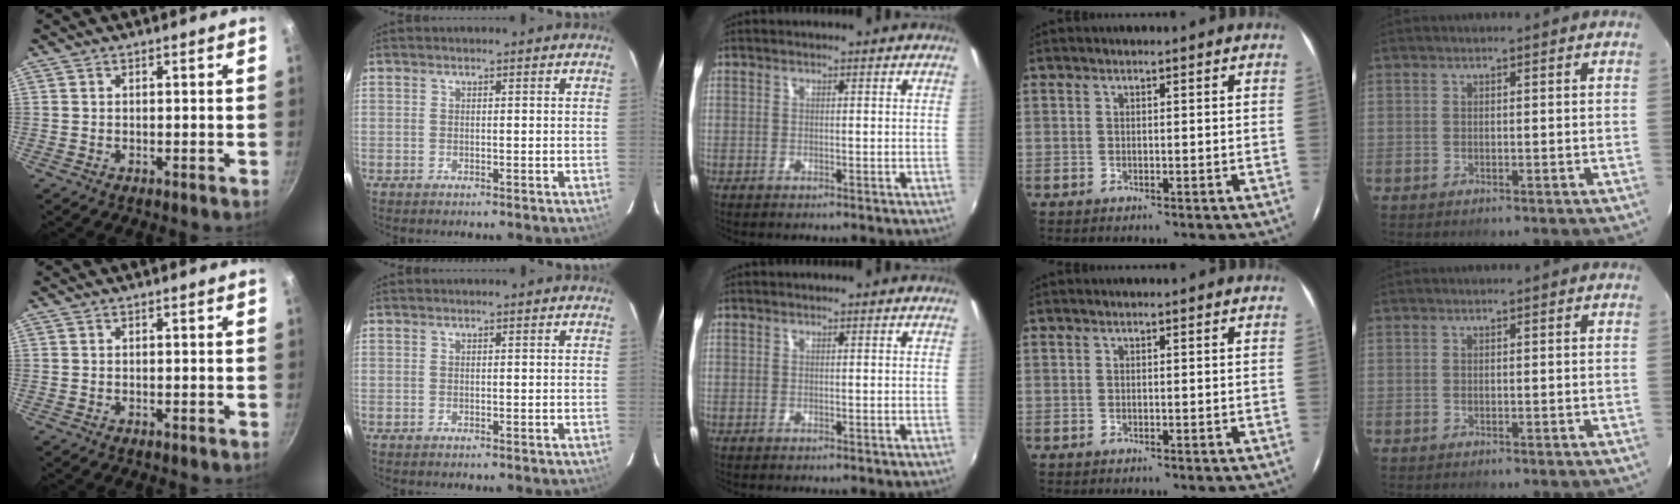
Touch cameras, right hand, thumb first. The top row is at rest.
{}